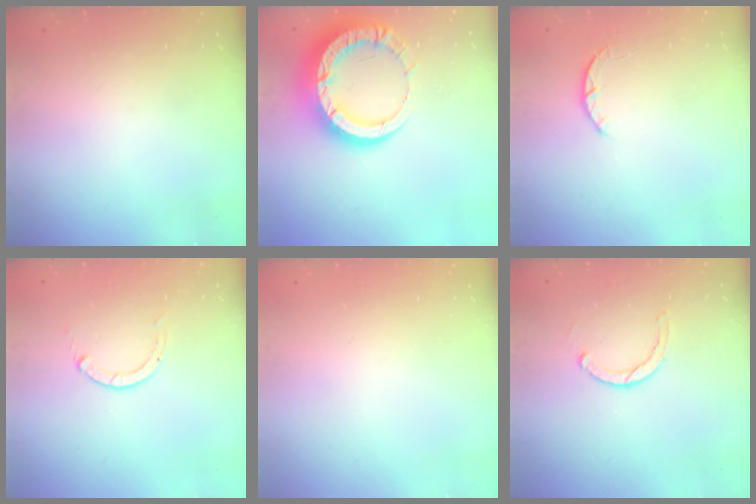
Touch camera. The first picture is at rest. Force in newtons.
{"total": 16.8, "press": 16.7, "slide": 1.7}
{"total": 2.6, "press": 2.5, "slide": 0.4}
{"total": 0.0}
{"total": 0.0}
{"total": 2.8, "press": 2.8, "slide": 0.2}